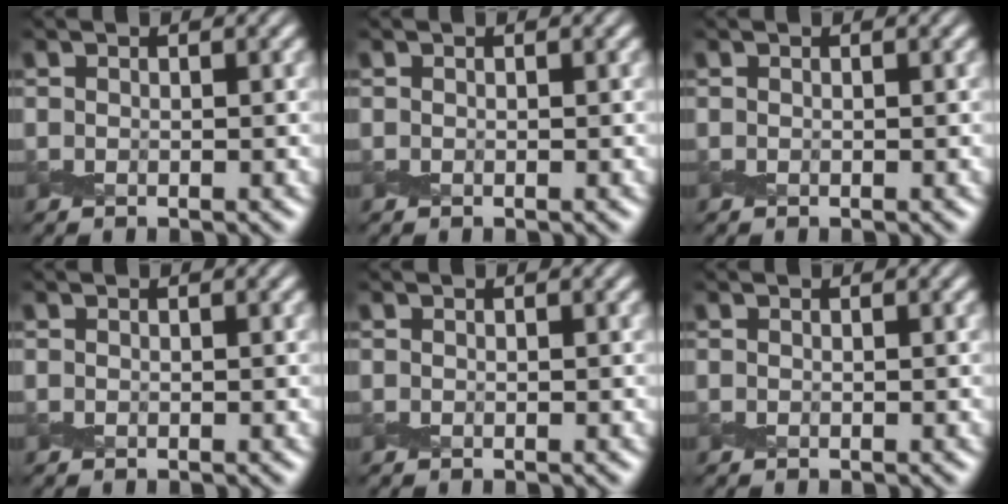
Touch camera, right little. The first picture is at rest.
{"total": 0.0}
{"total": 0.0}
{"total": 0.0}
{"total": 0.0}
{"total": 0.0}